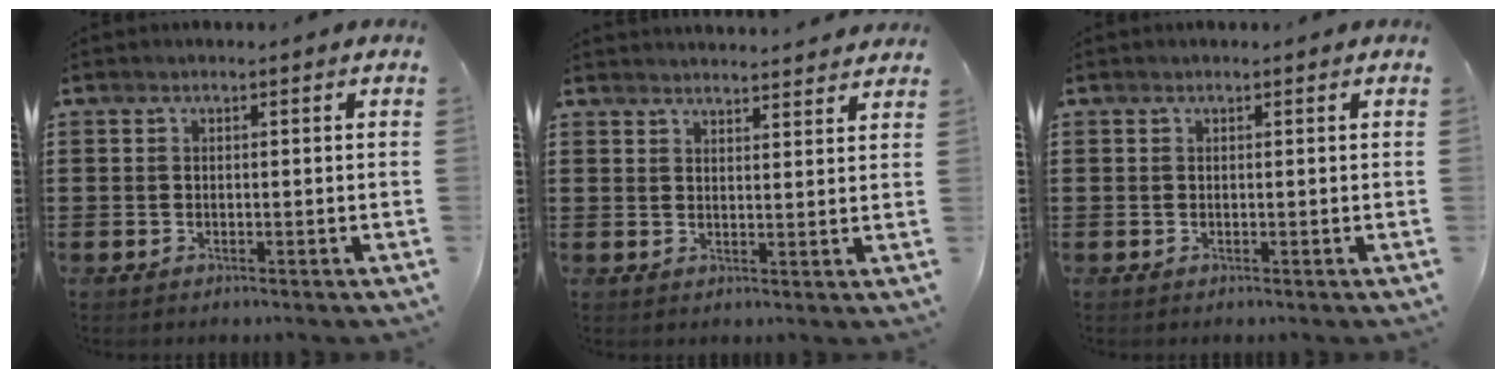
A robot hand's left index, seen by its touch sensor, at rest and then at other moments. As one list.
[{"total": 2.8, "force": [2.8, -0.3, -0.1], "torque": [0.002, -0.015, 0.051]}, {"total": 0.0}]